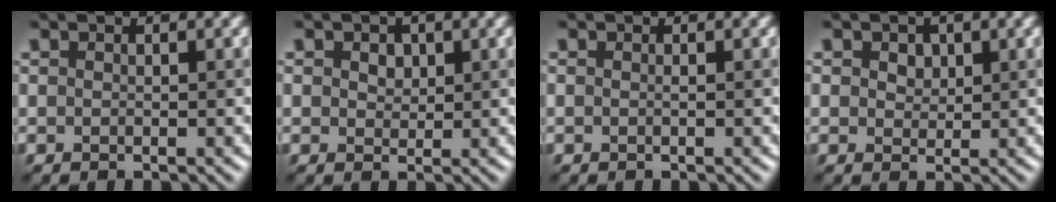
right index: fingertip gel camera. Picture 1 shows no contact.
{"total": 1.8, "force": [0.7, 1.3, 1.0], "torque": [-0.013, 0.008, 0.001]}
{"total": 0.0}
{"total": 2.2, "force": [1.0, 1.6, 1.1], "torque": [-0.018, 0.012, 0.000]}